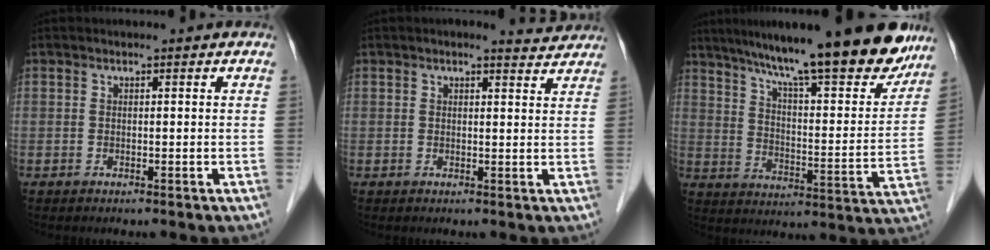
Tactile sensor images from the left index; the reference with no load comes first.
{"total": 3.1, "force": [2.9, 0.6, 0.9], "torque": [-0.015, 0.002, 0.026]}
{"total": 23.3, "force": [18.8, 3.3, 13.3], "torque": [-0.203, -0.013, 0.267]}